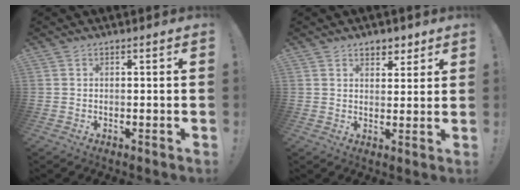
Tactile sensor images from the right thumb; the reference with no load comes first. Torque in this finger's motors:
{"motor_torque": [0.00, 0.06, 0.39, 0.18, -0.01]}